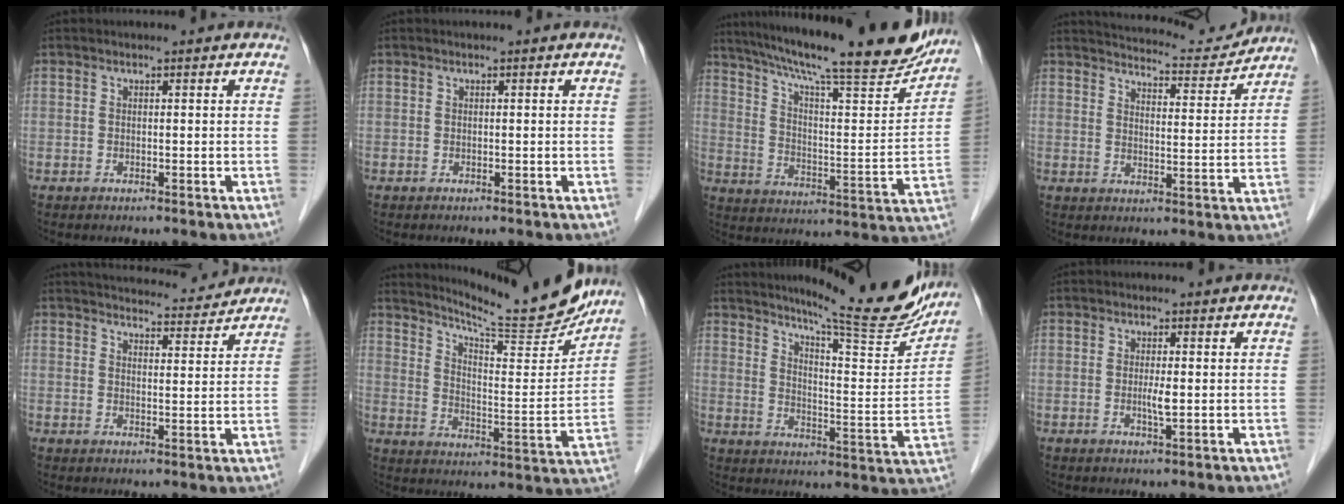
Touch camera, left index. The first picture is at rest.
{"total": 0.0}
{"total": 26.4, "force": [22.4, 2.8, 13.7], "torque": [-0.226, -0.023, 0.314]}
{"total": 11.3, "force": [11.0, 1.4, 2.1], "torque": [-0.029, -0.004, 0.145]}
{"total": 11.4, "force": [11.0, 1.5, 2.5], "torque": [-0.028, 0.004, 0.141]}
{"total": 16.9, "force": [15.9, 0.4, 5.8], "torque": [-0.099, -0.051, 0.226]}
{"total": 19.4, "force": [17.2, 1.5, 9.0], "torque": [-0.128, -0.060, 0.224]}
{"total": 1.9, "force": [0.0, 0.2, 1.9], "torque": [-0.039, -0.002, 0.000]}